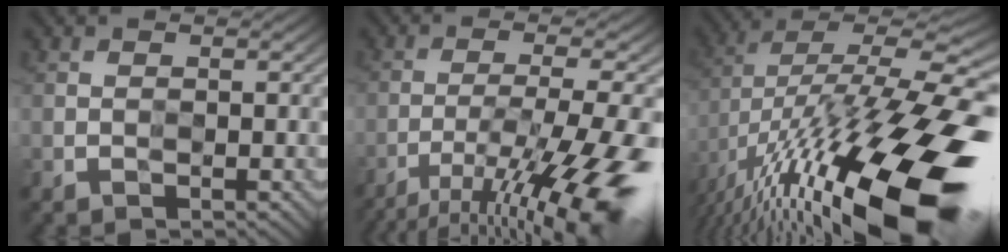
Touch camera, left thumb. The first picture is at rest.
{"total": 14.7, "force": [-9.0, 2.9, 11.3], "torque": [-0.200, -0.009, -0.137]}
{"total": 21.1, "force": [-8.5, 7.1, 17.9], "torque": [-0.319, -0.009, -0.145]}